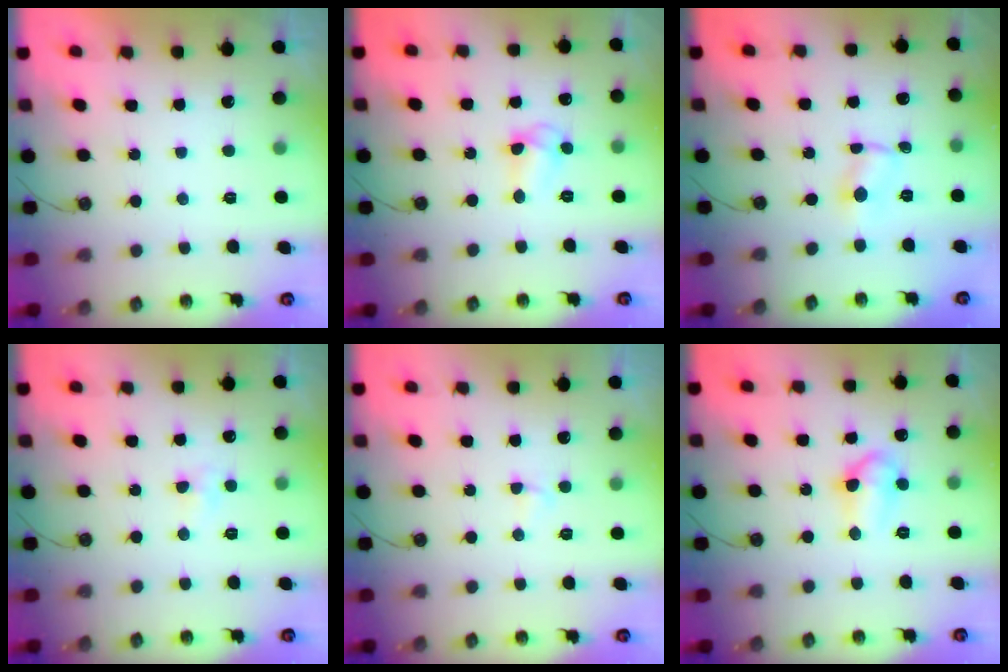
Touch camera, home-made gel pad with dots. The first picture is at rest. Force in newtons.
{"total": 5.8, "press": 5.7, "slide": 0.6}
{"total": 1.2, "press": 1.2, "slide": 0.2}
{"total": 3.9, "press": 3.8, "slide": 0.6}
{"total": 2.4, "press": 2.4, "slide": 0.4}
{"total": 7.9, "press": 7.8, "slide": 0.9}